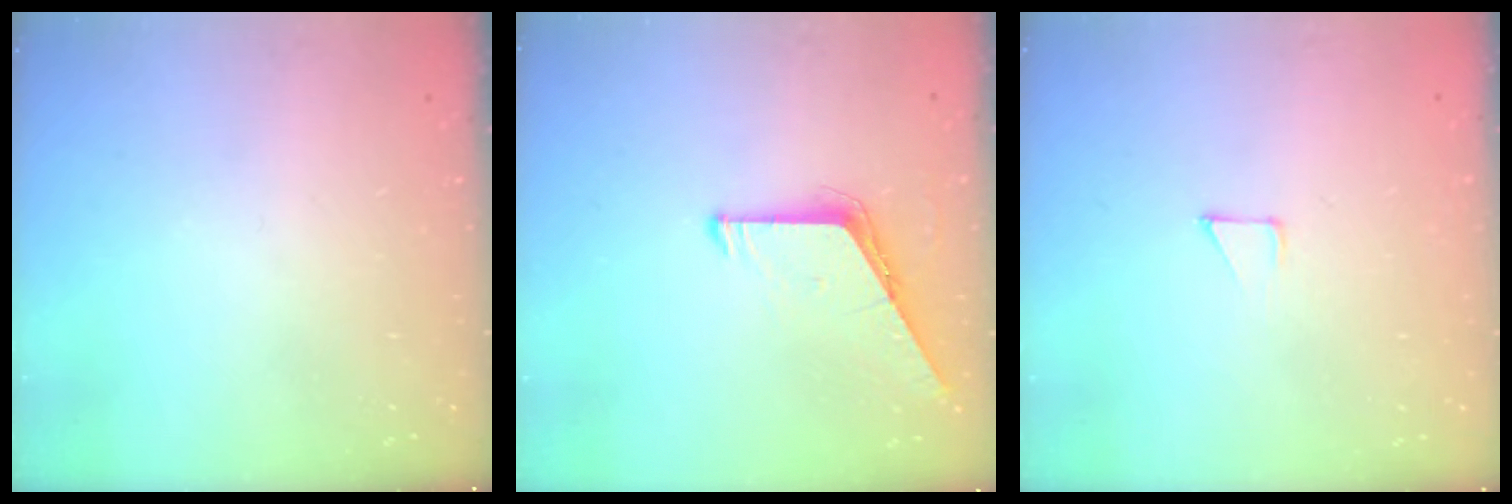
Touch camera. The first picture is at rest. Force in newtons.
{"total": 6.5, "press": 6.4, "slide": 0.5}
{"total": 2.8, "press": 2.8, "slide": 0.2}